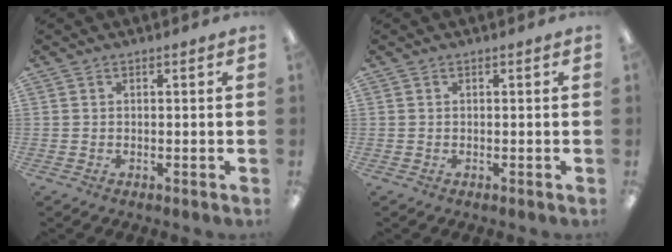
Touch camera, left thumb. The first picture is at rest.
{"total": 0.0}